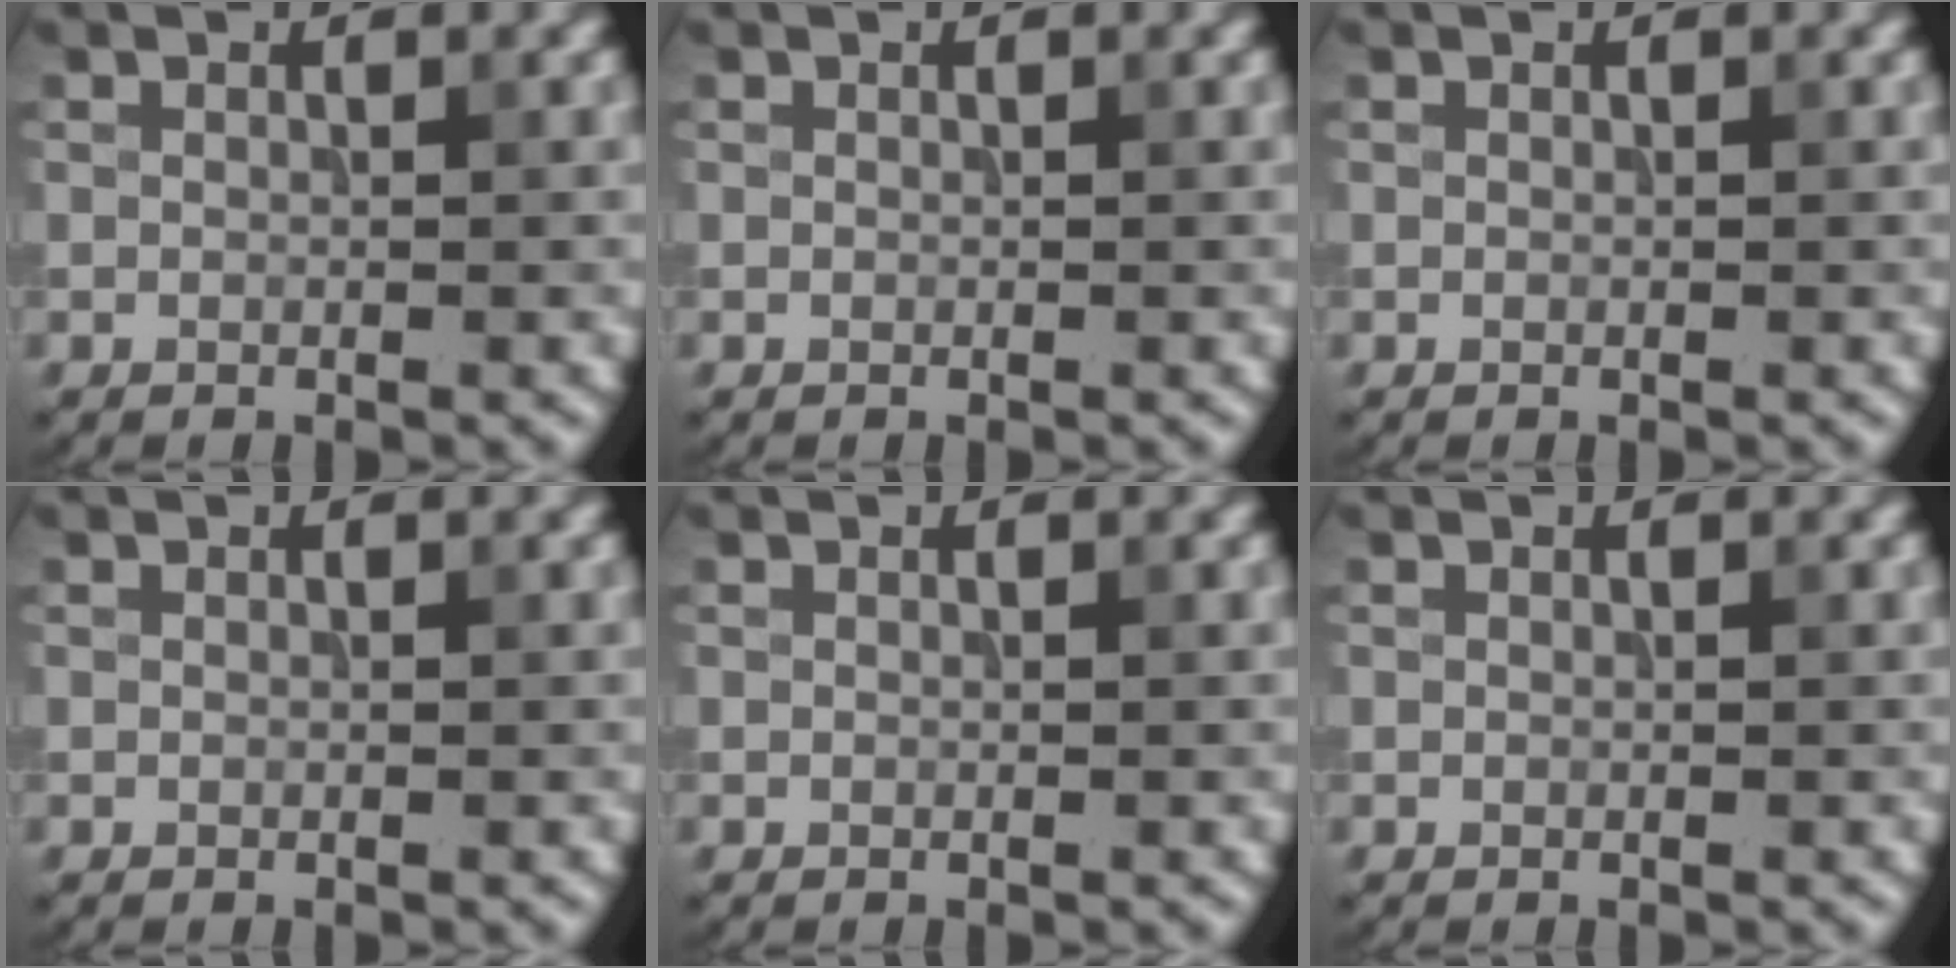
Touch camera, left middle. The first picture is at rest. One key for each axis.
{"total": 0.0}
{"total": 0.0}
{"total": 0.0}
{"total": 0.0}
{"total": 0.0}